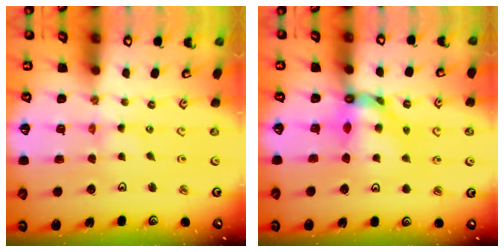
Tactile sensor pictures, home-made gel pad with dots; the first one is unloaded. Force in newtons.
{"total": 9.0, "press": 9.0, "slide": 1.1}